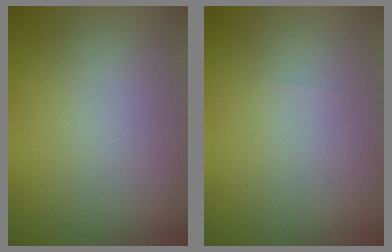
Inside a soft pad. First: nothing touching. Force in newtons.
{"total": 0.0}